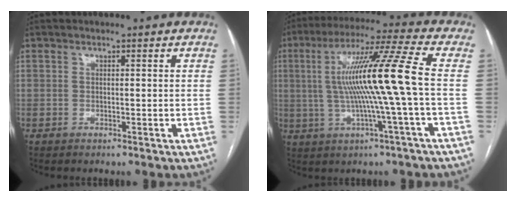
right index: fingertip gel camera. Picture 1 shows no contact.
{"total": 14.3, "force": [0.1, -1.8, 14.2], "torque": [-0.259, 0.013, -0.002]}